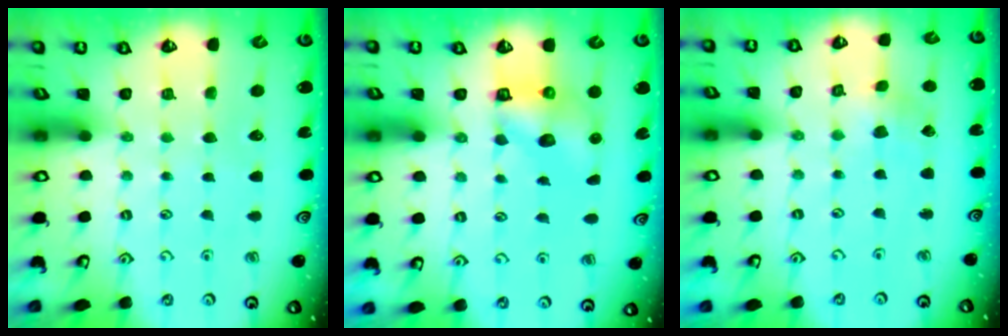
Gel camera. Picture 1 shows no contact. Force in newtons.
{"total": 6.3, "press": 6.2, "slide": 0.9}
{"total": 2.0, "press": 2.0, "slide": 0.1}